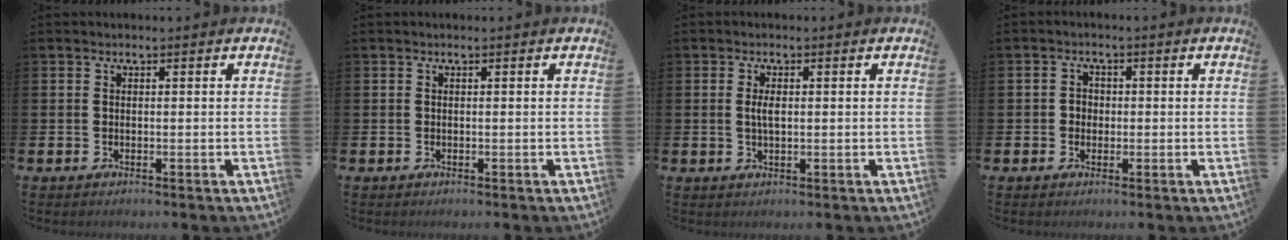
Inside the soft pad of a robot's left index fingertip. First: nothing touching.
{"total": 0.0}
{"total": 2.2, "force": [0.3, 0.9, 1.9], "torque": [-0.033, 0.003, 0.002]}
{"total": 1.8, "force": [-0.2, 1.7, 0.4], "torque": [0.001, 0.004, -0.011]}